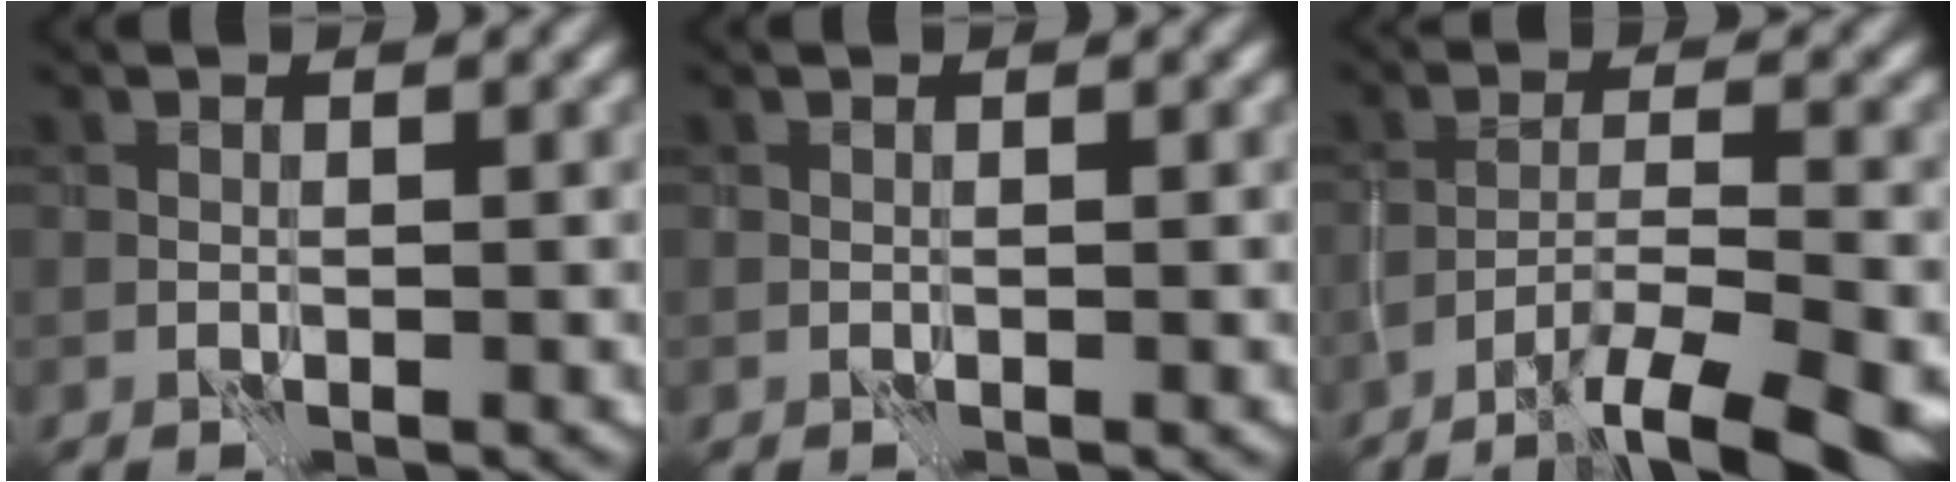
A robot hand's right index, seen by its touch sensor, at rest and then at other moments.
{"total": 0.0}
{"total": 8.1, "force": [-5.8, 1.5, 5.4], "torque": [-0.077, -0.008, -0.090]}